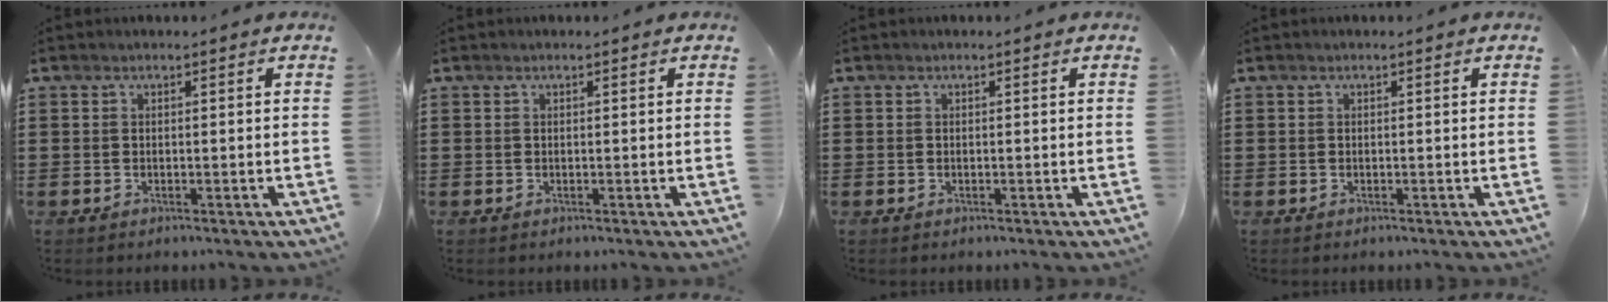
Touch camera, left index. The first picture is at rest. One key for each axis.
{"total": 0.0}
{"total": 0.0}
{"total": 0.0}